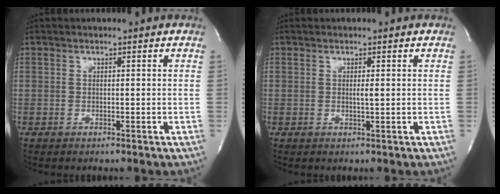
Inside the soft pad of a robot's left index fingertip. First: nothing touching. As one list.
[{"total": 0.9, "force": [-0.1, -0.1, 0.9], "torque": [-0.023, -0.009, 0.000]}]